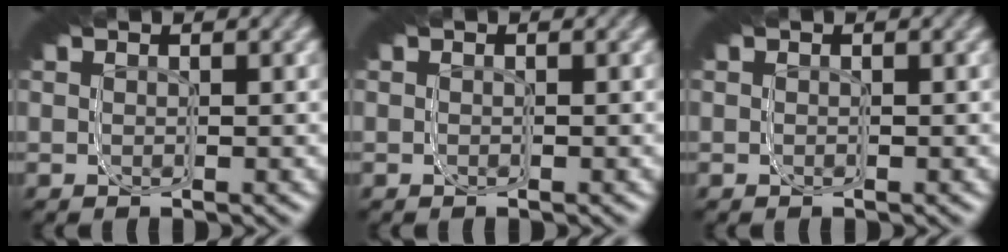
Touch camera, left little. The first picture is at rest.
{"total": 0.0}
{"total": 0.0}